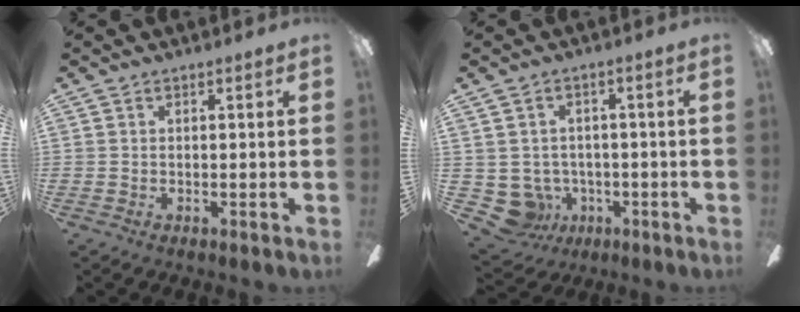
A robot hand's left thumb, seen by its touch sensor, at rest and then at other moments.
{"total": 6.1, "force": [-1.4, 5.7, 1.5], "torque": [-0.075, -0.001, -0.023]}